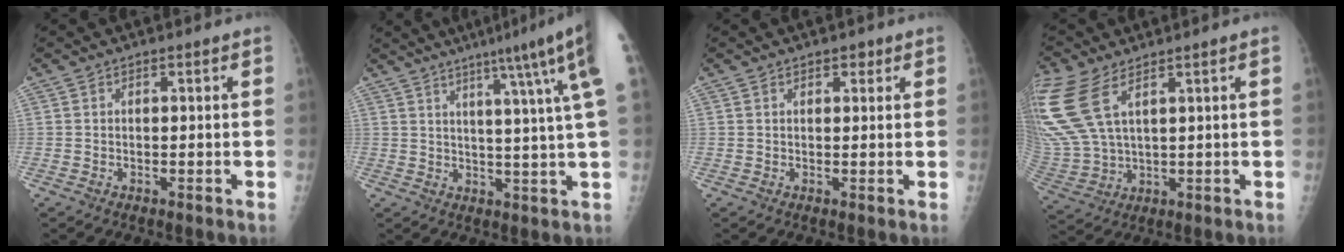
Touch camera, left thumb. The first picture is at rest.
{"total": 15.9, "force": [8.4, -0.2, 13.5], "torque": [-0.180, -0.023, 0.097]}
{"total": 1.7, "force": [1.1, 1.0, 0.8], "torque": [0.007, -0.006, 0.011]}
{"total": 16.5, "force": [7.8, 7.6, 12.3], "torque": [-0.321, -0.013, 0.170]}